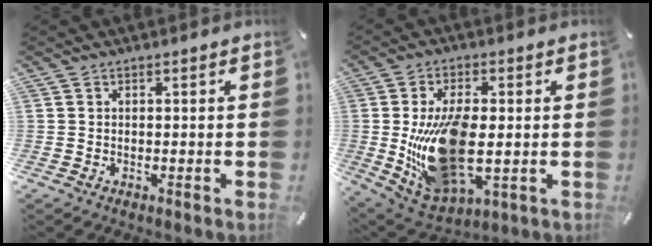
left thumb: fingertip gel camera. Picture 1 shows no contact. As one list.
[{"total": 19.3, "force": [-0.3, 10.8, 16.0], "torque": [-0.327, -0.018, 0.007]}]